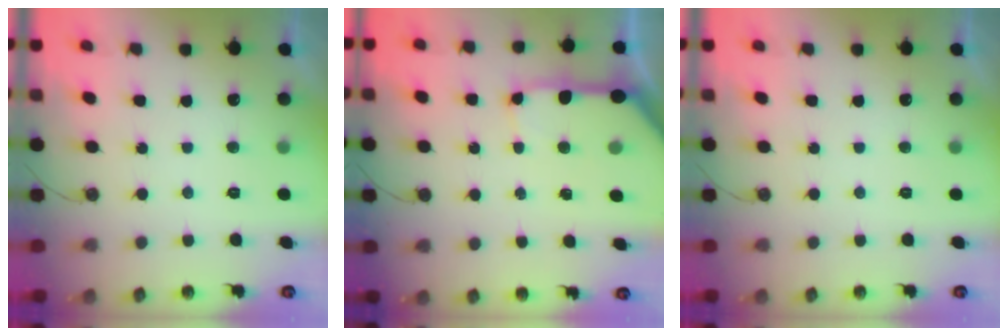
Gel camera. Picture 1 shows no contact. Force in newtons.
{"total": 11.9, "press": 11.8, "slide": 1.5}
{"total": 0.0}